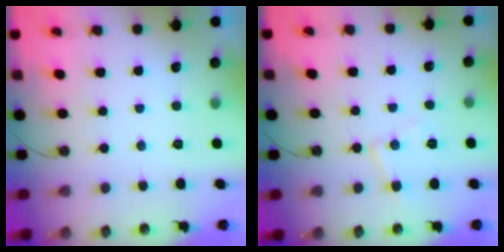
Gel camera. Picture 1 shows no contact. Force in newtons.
{"total": 6.8, "press": 6.8, "slide": 0.4}